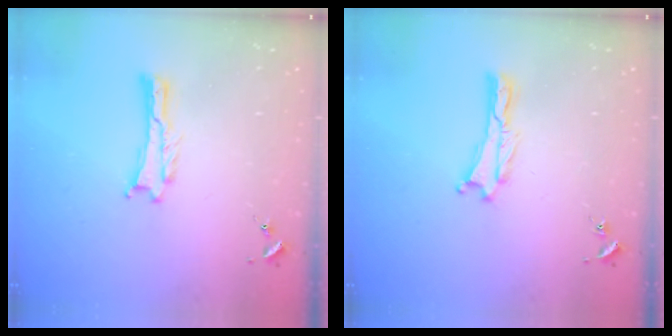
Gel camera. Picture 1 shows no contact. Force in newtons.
{"total": 0.0}